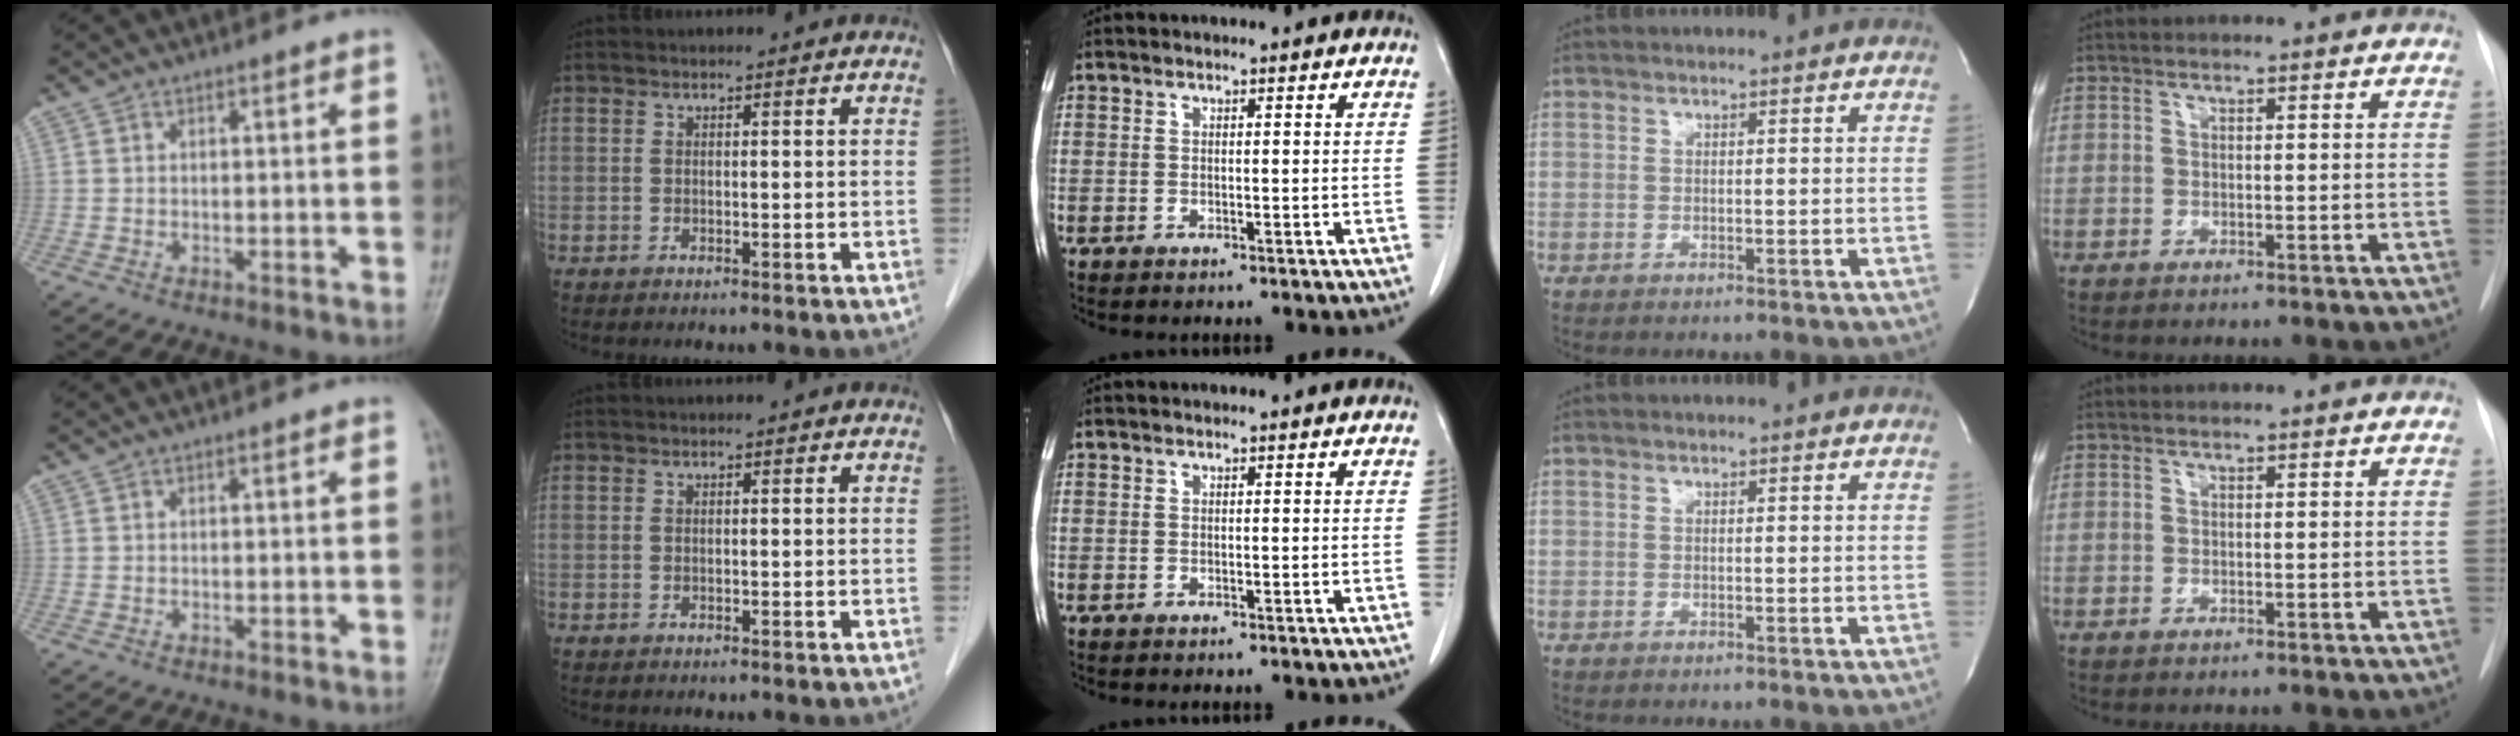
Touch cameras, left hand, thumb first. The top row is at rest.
{}